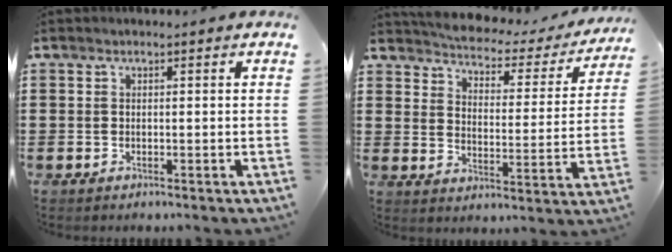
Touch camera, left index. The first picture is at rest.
{"total": 3.1, "force": [3.0, 0.5, 0.6], "torque": [-0.034, -0.029, 0.041]}